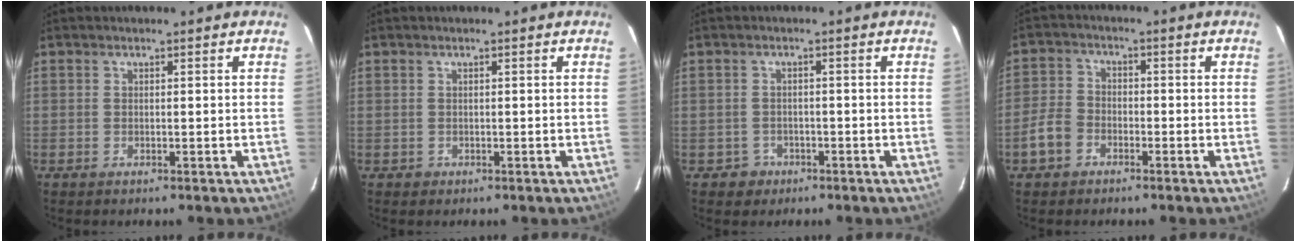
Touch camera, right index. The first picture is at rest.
{"total": 1.2, "force": [-0.2, 1.2, 0.0], "torque": [0.002, 0.002, 0.000]}
{"total": 2.1, "force": [-0.6, 2.0, 0.1], "torque": [-0.003, 0.003, -0.005]}
{"total": 5.3, "force": [-2.8, 4.0, 2.2], "torque": [-0.053, 0.014, -0.051]}